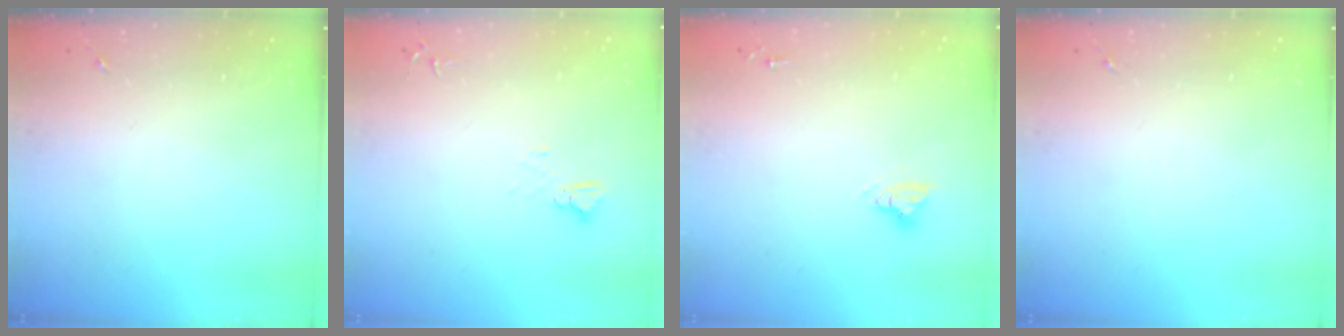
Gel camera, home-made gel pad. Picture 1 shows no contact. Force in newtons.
{"total": 4.1, "press": 4.1, "slide": 0.4}
{"total": 4.8, "press": 4.7, "slide": 0.4}
{"total": 0.0}